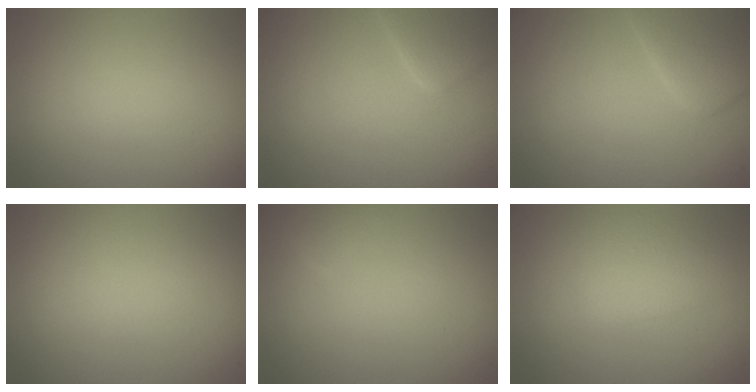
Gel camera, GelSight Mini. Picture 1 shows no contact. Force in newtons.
{"total": 2.9, "press": 2.9, "slide": 0.1}
{"total": 3.4, "press": 3.4, "slide": 0.2}
{"total": 0.0}
{"total": 1.3, "press": 1.3, "slide": 0.1}
{"total": 2.5, "press": 2.5, "slide": 0.1}